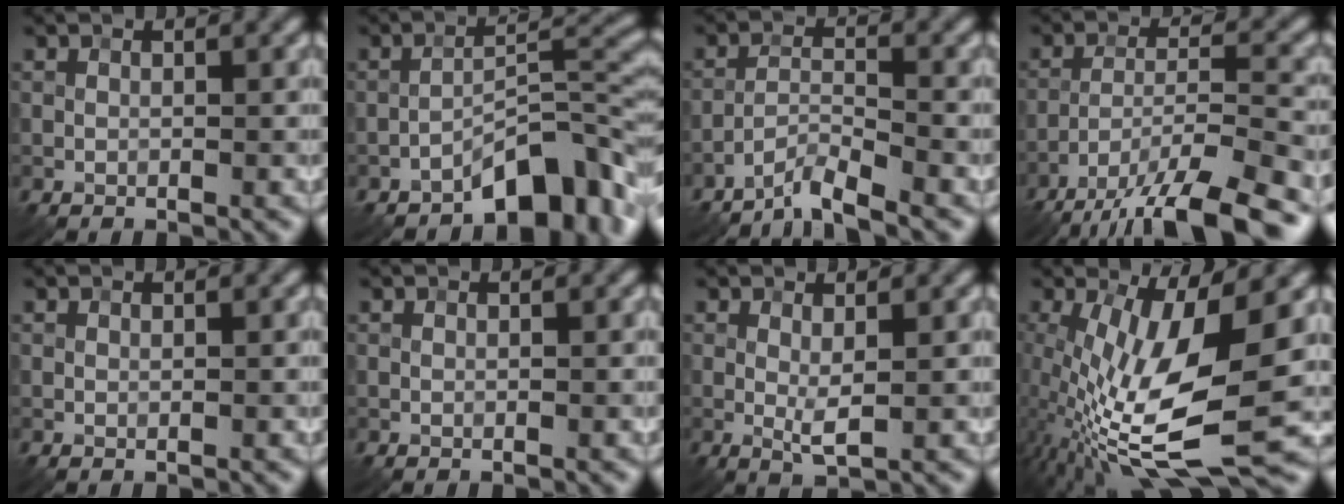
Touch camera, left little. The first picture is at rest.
{"total": 6.9, "force": [-4.6, 2.2, 4.7], "torque": [-0.059, 0.020, -0.076]}
{"total": 3.2, "force": [-2.9, 0.1, 1.5], "torque": [-0.024, 0.004, -0.065]}
{"total": 12.7, "force": [-10.0, 2.7, 7.3], "torque": [-0.118, -0.017, -0.152]}
{"total": 0.0}
{"total": 0.0}
{"total": 1.8, "force": [0.3, 0.3, 1.8], "torque": [-0.035, -0.006, 0.006]}
{"total": 13.9, "force": [-1.5, 4.9, 13.0], "torque": [-0.239, -0.019, -0.028]}